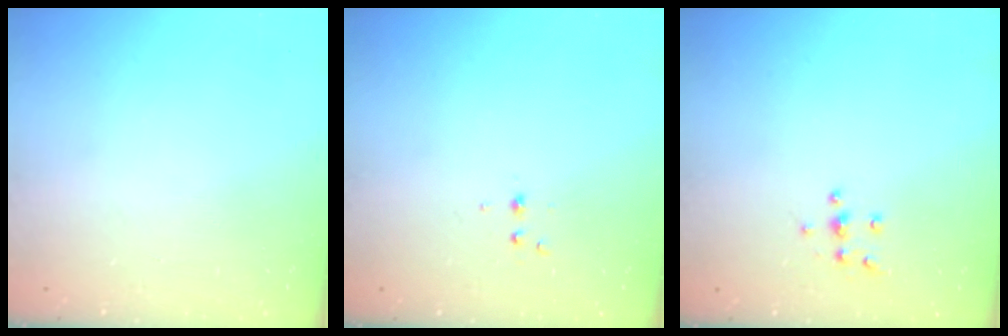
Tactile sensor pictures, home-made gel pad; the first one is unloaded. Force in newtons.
{"total": 2.9, "press": 2.7, "slide": 1.1}
{"total": 5.6, "press": 5.6, "slide": 0.5}